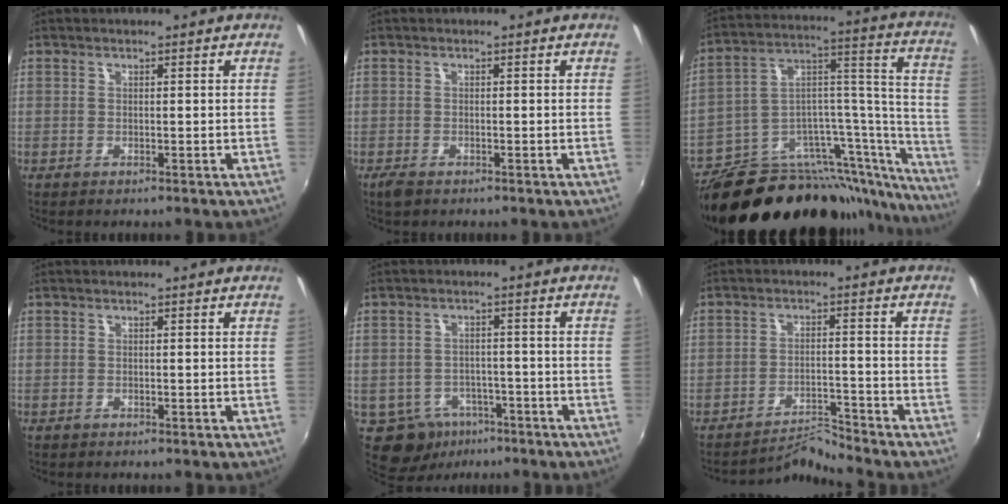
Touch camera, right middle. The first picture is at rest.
{"total": 2.2, "force": [-1.6, 1.0, 1.2], "torque": [-0.026, -0.007, -0.029]}
{"total": 34.5, "force": [-26.0, 12.3, 19.0], "torque": [-0.240, 0.034, -0.386]}
{"total": 0.0}
{"total": 8.6, "force": [-4.8, 6.6, 2.6], "torque": [-0.068, 0.005, -0.059]}
{"total": 5.0, "force": [-4.7, -1.4, -0.9], "torque": [0.002, 0.014, -0.083]}